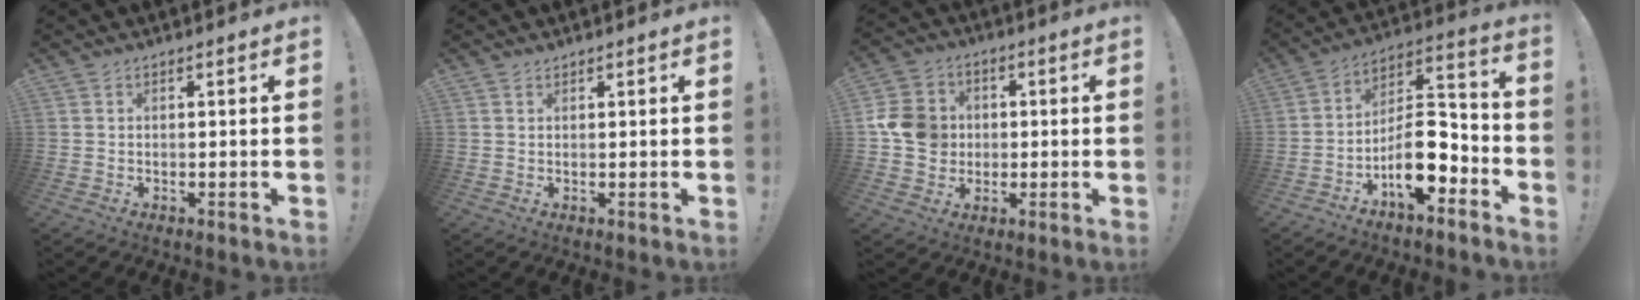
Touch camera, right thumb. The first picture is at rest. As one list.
[{"total": 1.0, "force": [0.9, 0.5, 0.2], "torque": [0.002, -0.002, 0.016]}, {"total": 10.6, "force": [-0.1, 9.7, 4.3], "torque": [-0.076, 0.007, 0.003]}, {"total": 13.7, "force": [-6.9, 6.4, 9.9], "torque": [-0.161, 0.033, -0.112]}]